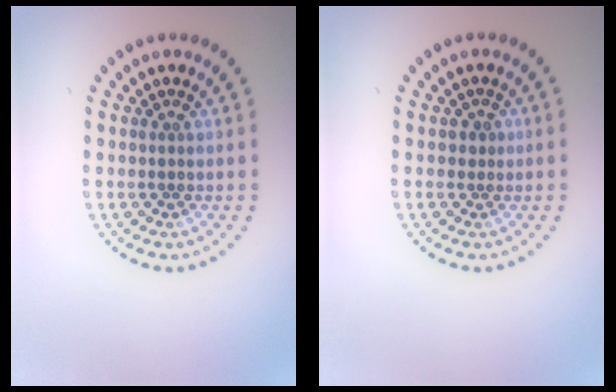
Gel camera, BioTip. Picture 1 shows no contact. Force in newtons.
{"total": 0.7, "press": 0.4, "slide": 0.5}